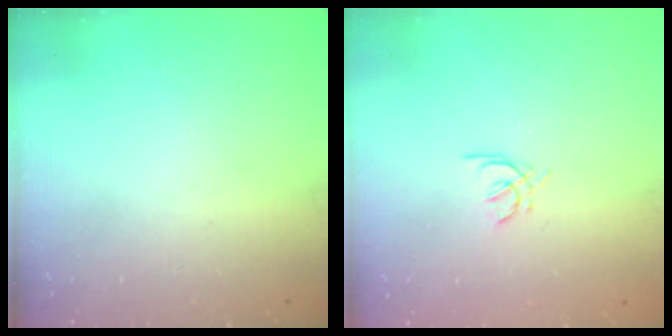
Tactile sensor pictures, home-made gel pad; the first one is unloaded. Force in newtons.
{"total": 2.8, "press": 2.7, "slide": 0.8}